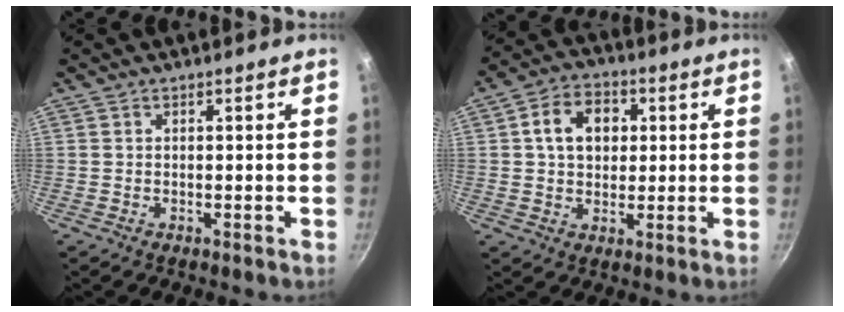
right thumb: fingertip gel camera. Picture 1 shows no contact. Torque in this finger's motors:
{"motor_torque": [-0.99, 0.90, 0.63, -0.16, 0.04]}